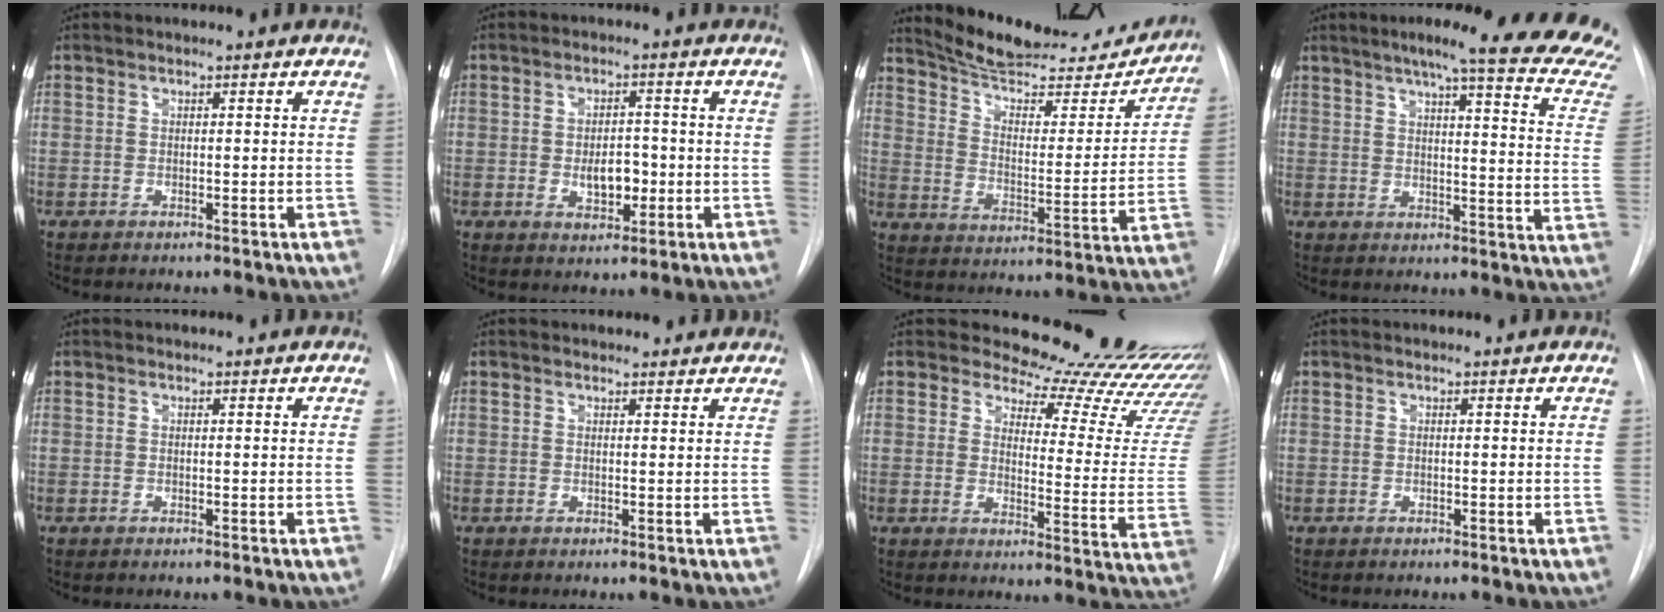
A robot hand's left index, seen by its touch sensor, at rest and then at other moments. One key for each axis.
{"total": 4.9, "fx": -1.6, "fy": 2.7, "fz": 3.8, "tx": -0.053, "ty": -0.003, "tz": -0.020}
{"total": 20.6, "fx": 19.1, "fy": 4.5, "fz": 6.1, "tx": -0.084, "ty": -0.037, "tz": 0.264}
{"total": 25.0, "fx": 21.9, "fy": 0.7, "fz": 12.0, "tx": -0.150, "ty": -0.092, "tz": 0.242}
{"total": 0.0}
{"total": 2.8, "fx": 2.5, "fy": 1.2, "fz": 0.3, "tx": 0.002, "ty": 0.005, "tz": 0.018}
{"total": 24.1, "fx": 22.6, "fy": 4.6, "fz": 6.8, "tx": -0.070, "ty": -0.152, "tz": 0.236}
{"total": 0.0}